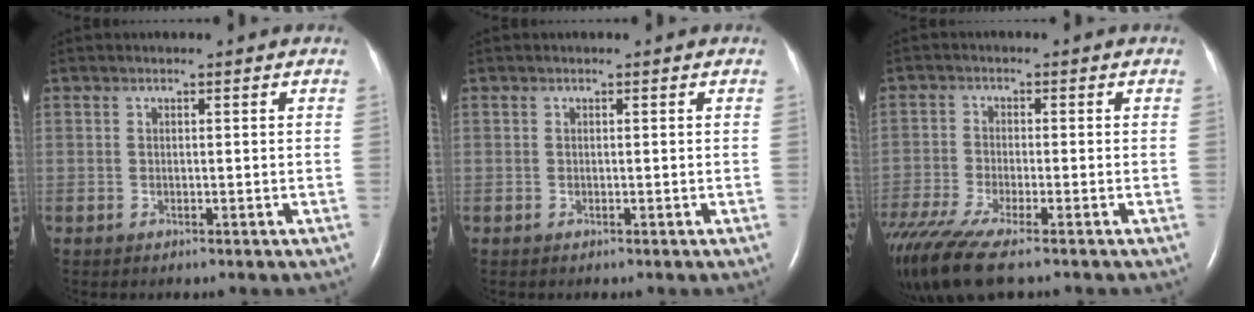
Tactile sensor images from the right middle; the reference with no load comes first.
{"total": 0.0}
{"total": 11.1, "force": [-8.4, 1.5, 7.0], "torque": [-0.137, -0.026, -0.150]}